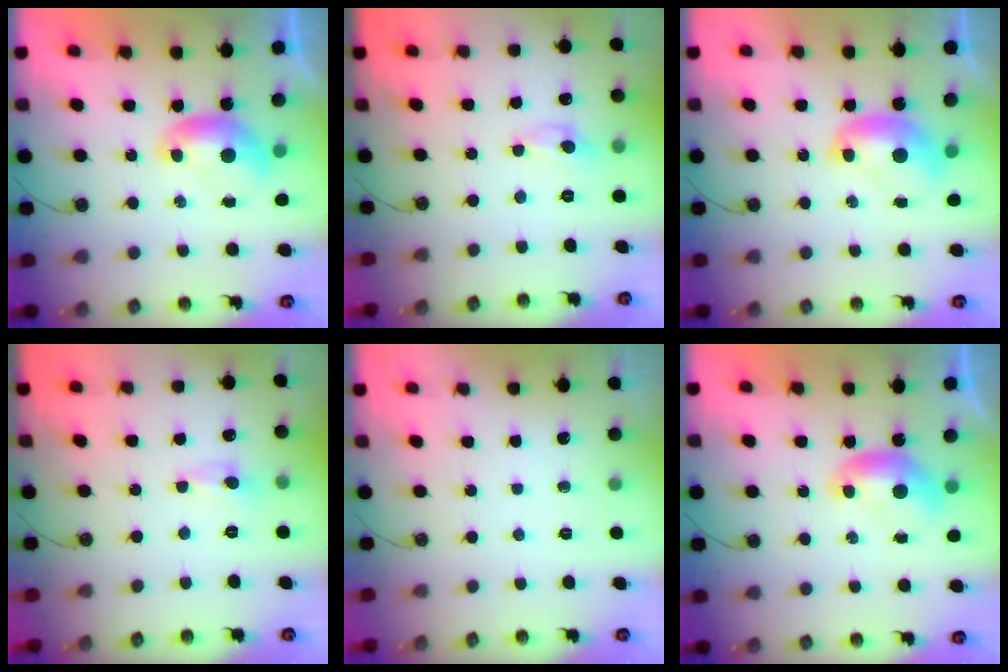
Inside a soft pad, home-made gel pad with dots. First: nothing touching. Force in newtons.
{"total": 0.5, "press": 0.5, "slide": 0.3}
{"total": 1.8, "press": 1.7, "slide": 0.2}
{"total": 1.4, "press": 1.2, "slide": 0.6}
{"total": 0.0}
{"total": 0.0}